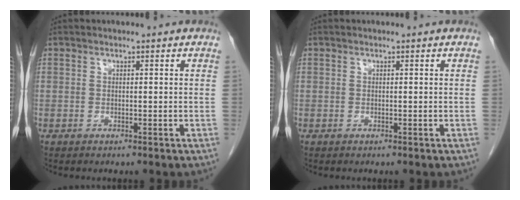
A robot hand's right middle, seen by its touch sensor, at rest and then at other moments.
{"total": 0.0}